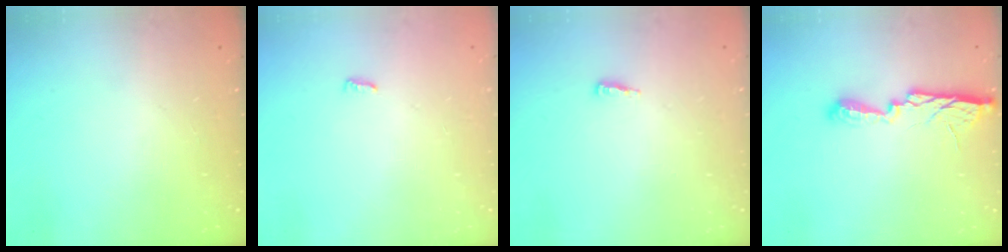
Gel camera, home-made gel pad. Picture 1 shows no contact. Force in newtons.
{"total": 3.5, "press": 3.5, "slide": 0.3}
{"total": 7.7, "press": 4.9, "slide": 5.9}
{"total": 9.7, "press": 9.7, "slide": 0.9}